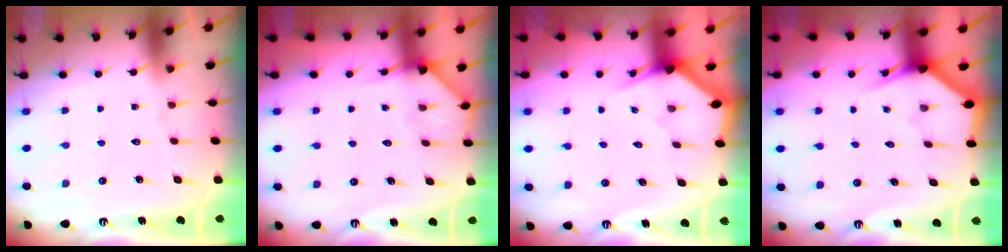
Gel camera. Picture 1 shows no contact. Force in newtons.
{"total": 4.8, "press": 4.8, "slide": 0.3}
{"total": 2.2, "press": 2.2, "slide": 0.1}
{"total": 3.0, "press": 3.0, "slide": 0.1}